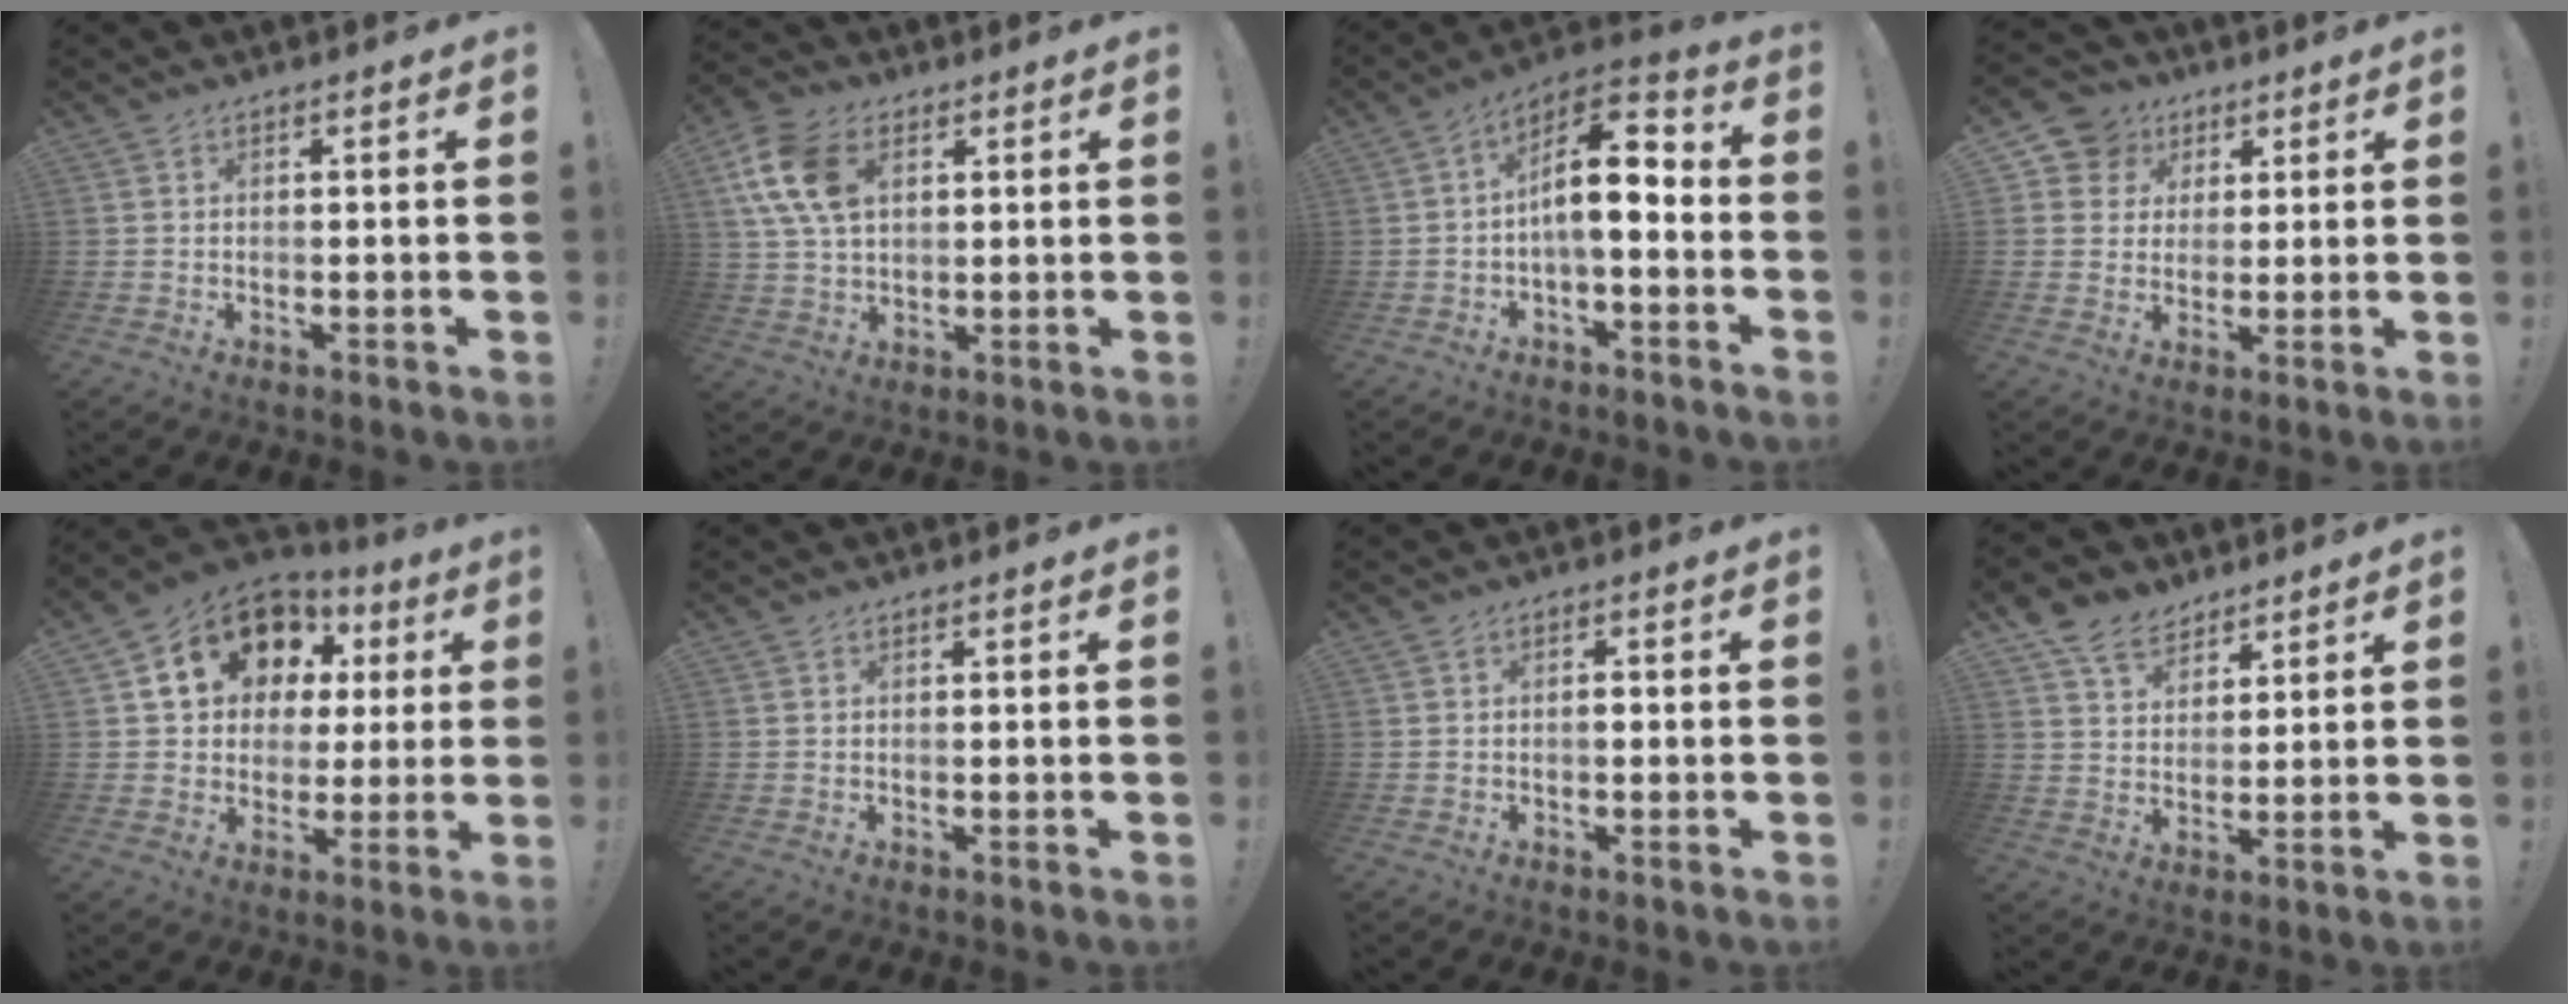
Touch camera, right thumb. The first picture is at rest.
{"total": 14.2, "force": [4.8, 9.4, 9.6], "torque": [-0.181, 0.000, 0.094]}
{"total": 11.3, "force": [-0.2, 4.5, 10.4], "torque": [-0.165, 0.004, -0.005]}
{"total": 8.8, "force": [3.2, 8.0, 1.9], "torque": [-0.033, -0.013, 0.068]}
{"total": 15.1, "force": [6.7, 11.6, 7.0], "torque": [-0.109, -0.031, 0.138]}
{"total": 0.0}
{"total": 1.0, "force": [-0.4, 0.4, 0.8], "torque": [-0.011, 0.001, -0.009]}
{"total": 9.3, "force": [6.3, 6.2, 2.8], "torque": [-0.046, -0.037, 0.125]}